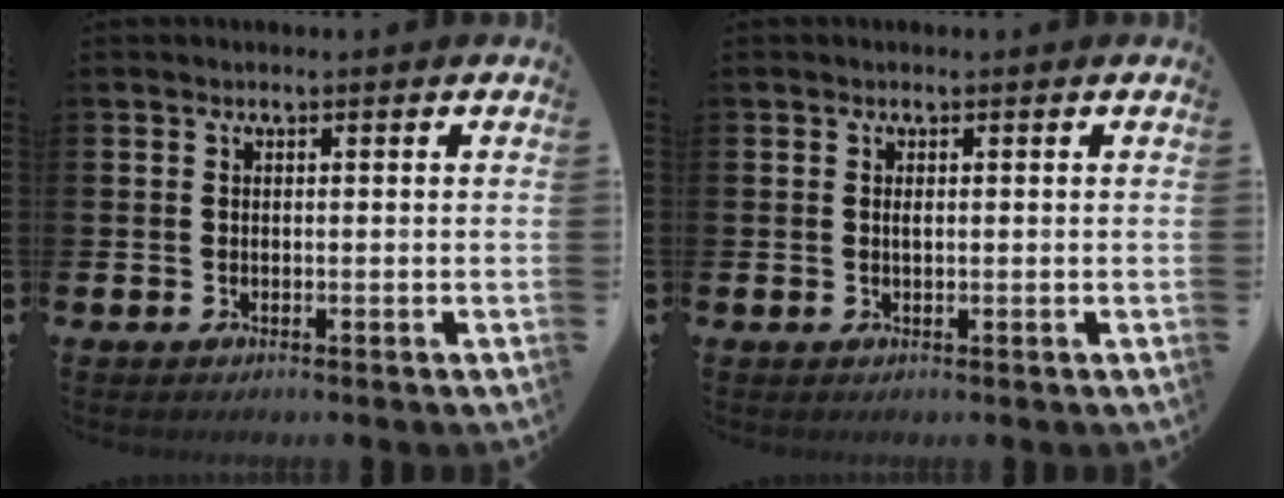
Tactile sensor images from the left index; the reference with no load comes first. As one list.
[{"total": 0.6, "force": [0.2, 0.2, 0.6], "torque": [-0.004, -0.003, 0.003]}]